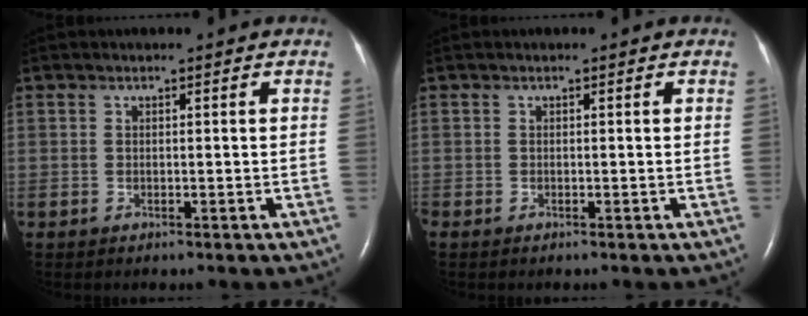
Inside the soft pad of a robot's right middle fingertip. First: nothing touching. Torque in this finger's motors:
{"motor_torque": [1.09, -1.04, 0.25, 0.13]}